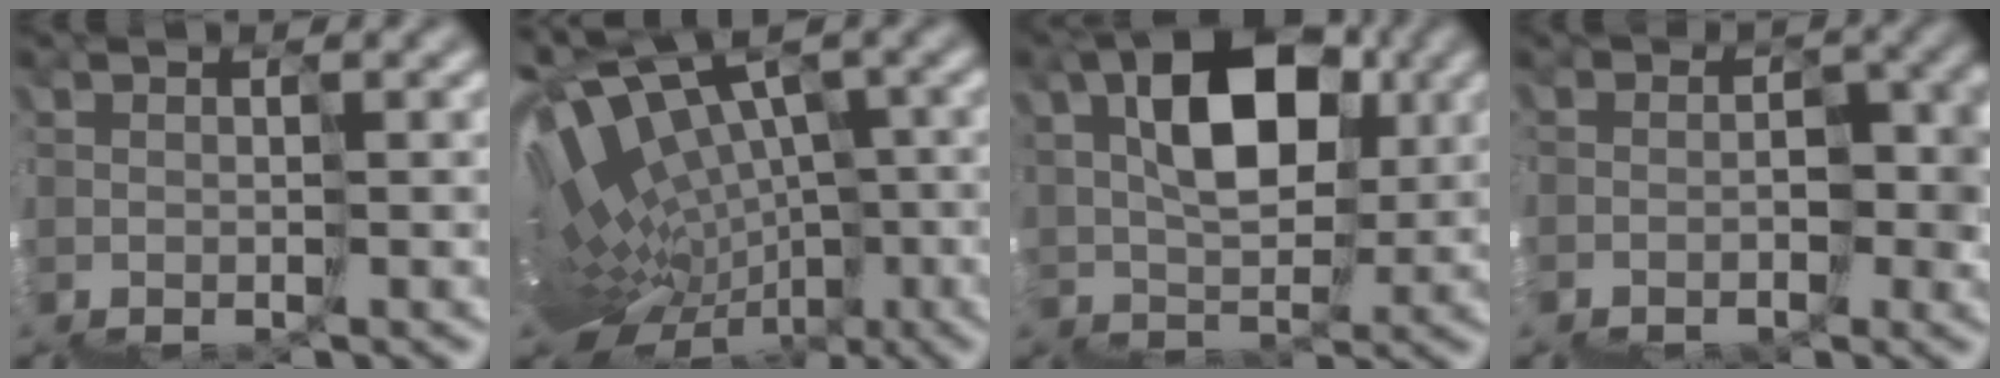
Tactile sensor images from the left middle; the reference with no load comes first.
{"total": 5.9, "force": [2.7, 3.1, 4.2], "torque": [-0.067, 0.049, 0.050]}
{"total": 7.1, "force": [5.7, 3.6, 2.3], "torque": [-0.019, 0.048, 0.085]}
{"total": 3.5, "force": [-1.2, 3.2, 0.9], "torque": [0.026, 0.025, -0.012]}